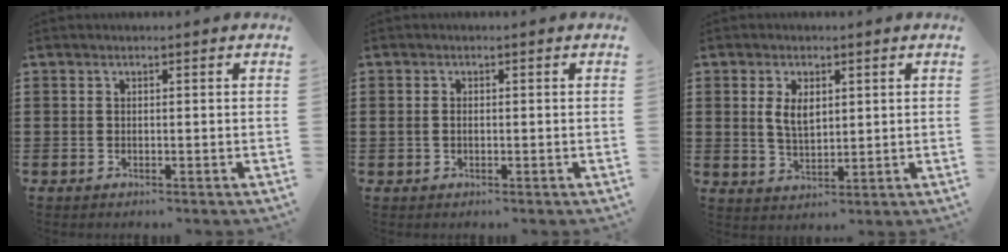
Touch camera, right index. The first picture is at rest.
{"total": 0.9, "force": [-0.1, 0.6, 0.7], "torque": [-0.017, 0.002, -0.003]}
{"total": 4.2, "force": [1.0, 2.3, 3.3], "torque": [-0.062, 0.005, 0.015]}